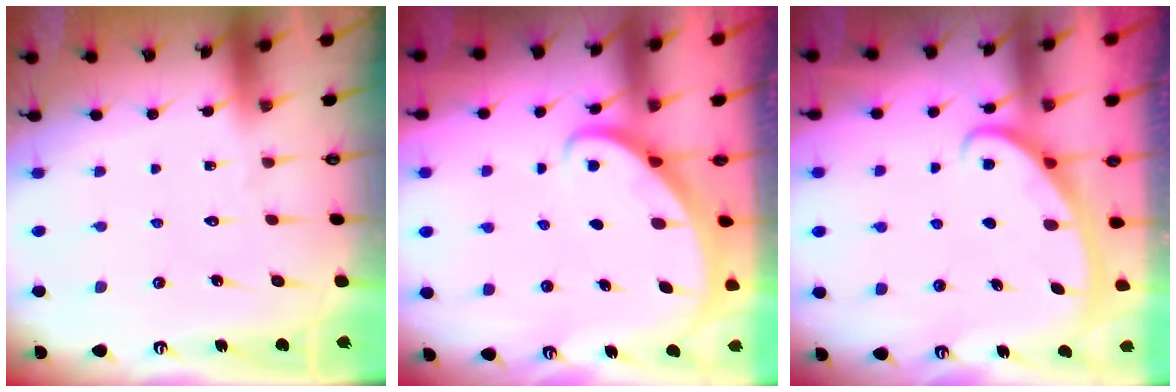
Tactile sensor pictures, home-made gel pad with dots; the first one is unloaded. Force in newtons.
{"total": 2.7, "press": 2.6, "slide": 0.2}
{"total": 2.8, "press": 2.8, "slide": 0.4}